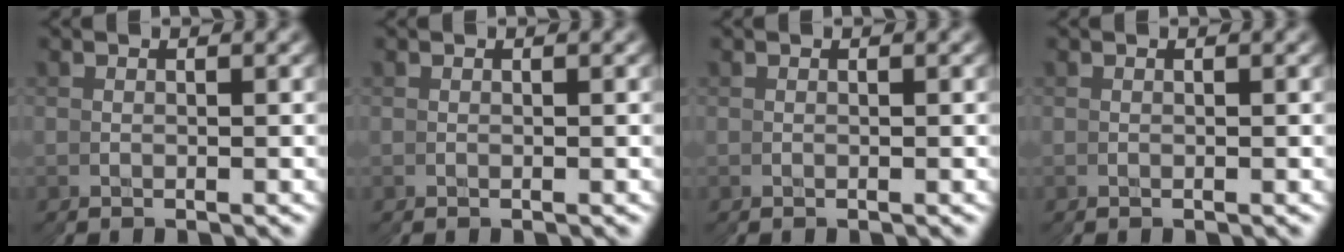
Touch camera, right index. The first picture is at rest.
{"total": 0.0}
{"total": 0.0}
{"total": 0.0}